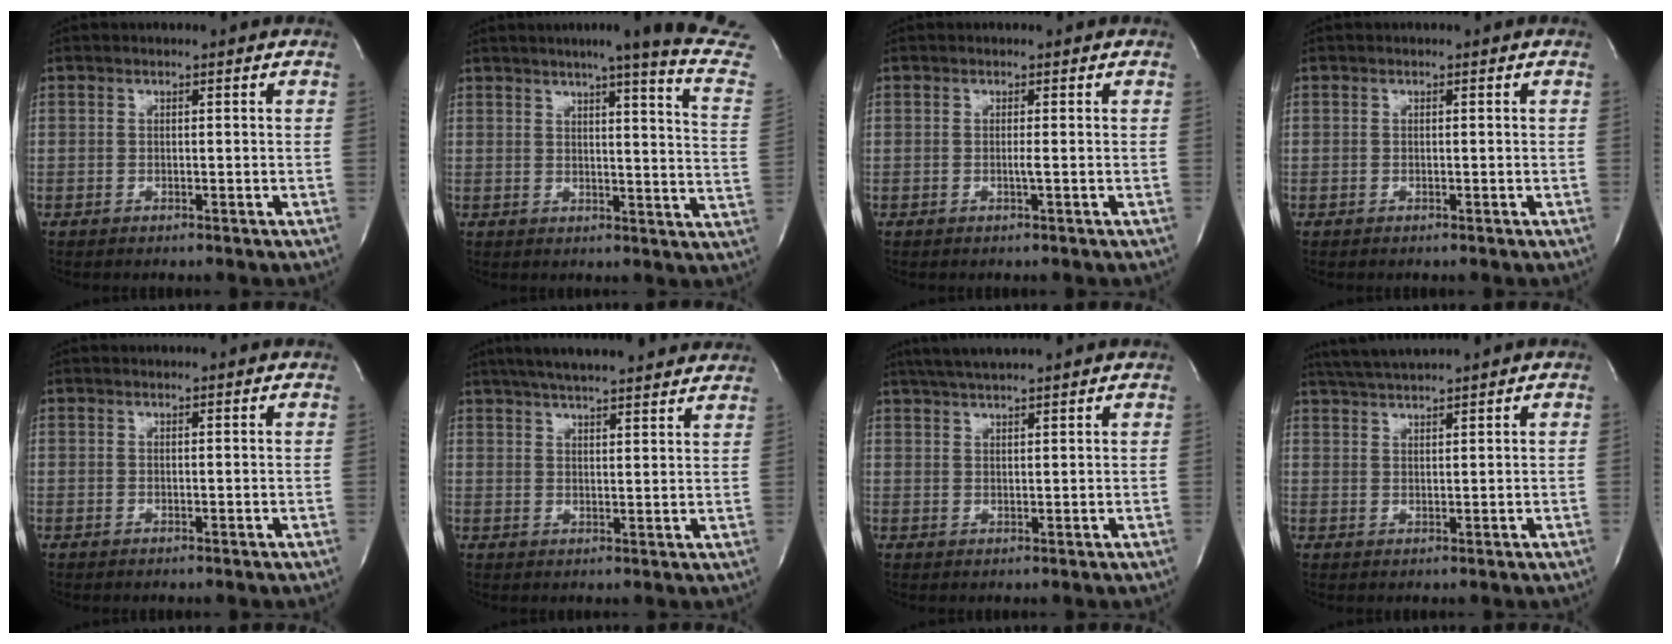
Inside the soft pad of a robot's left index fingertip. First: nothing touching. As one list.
[{"total": 17.5, "force": [14.4, -1.3, 9.9], "torque": [-0.135, -0.062, 0.158]}, {"total": 0.6, "force": [-0.1, -0.3, 0.6], "torque": [-0.010, -0.002, -0.004]}, {"total": 0.0}, {"total": 2.8, "force": [2.7, 0.2, 0.5], "torque": [-0.014, 0.016, 0.030]}, {"total": 20.5, "force": [18.1, 2.6, 9.3], "torque": [-0.150, 0.037, 0.241]}, {"total": 8.8, "force": [7.7, 0.2, 4.2], "torque": [-0.074, 0.032, 0.117]}, {"total": 6.7, "force": [6.2, -0.7, 2.5], "torque": [-0.051, 0.024, 0.109]}]